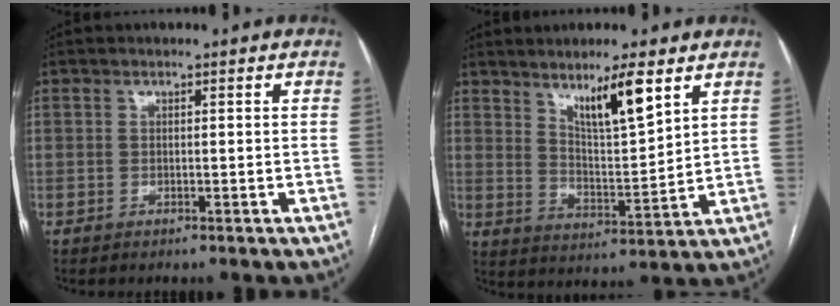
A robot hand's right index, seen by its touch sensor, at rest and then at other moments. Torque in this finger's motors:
{"motor_torque": [0.45, 0.42, 0.34, 0.08]}